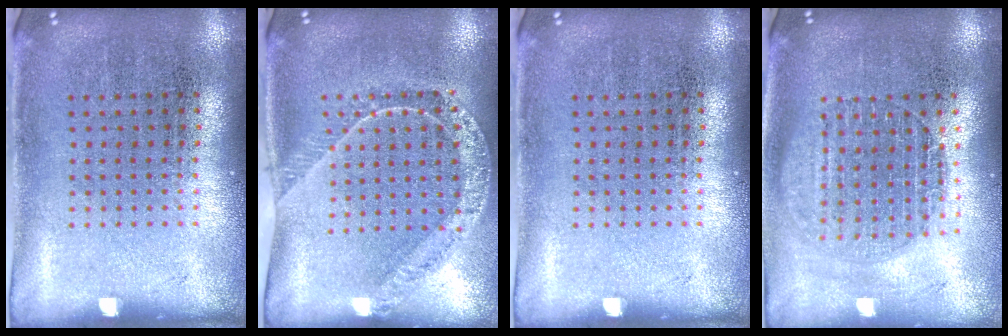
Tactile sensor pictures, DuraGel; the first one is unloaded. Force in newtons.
{"total": 1.4, "press": 1.4, "slide": 0.2}
{"total": 0.0}
{"total": 1.6, "press": 1.4, "slide": 0.7}